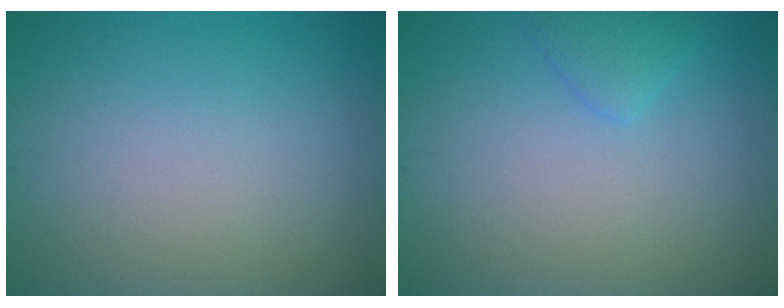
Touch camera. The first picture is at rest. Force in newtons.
{"total": 1.5, "press": 1.5, "slide": 0.1}